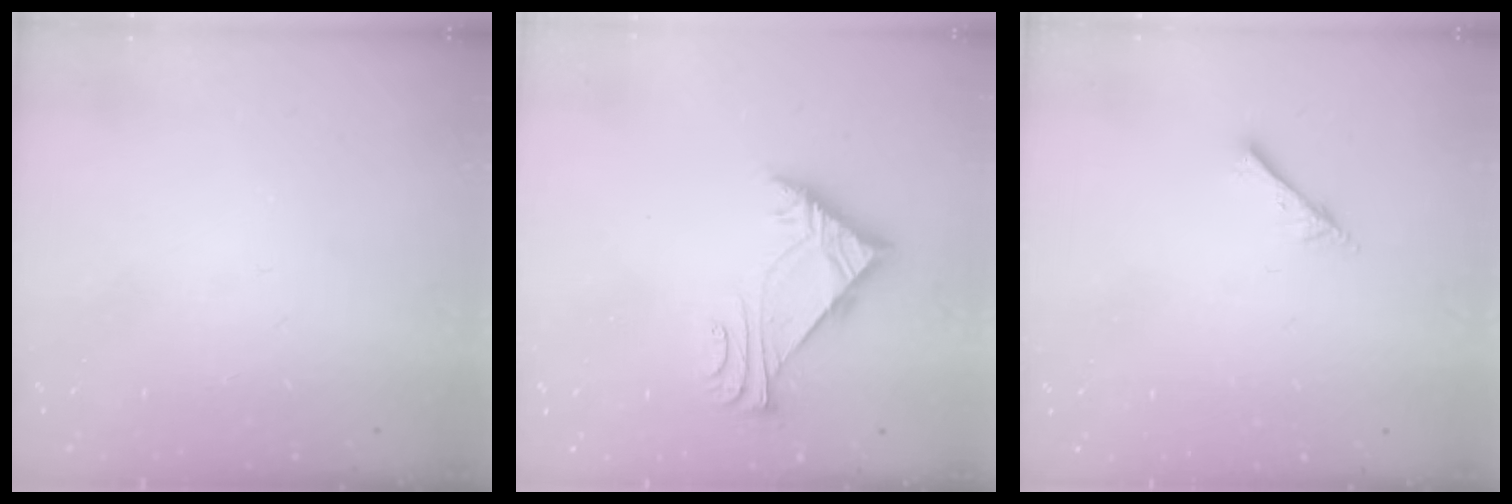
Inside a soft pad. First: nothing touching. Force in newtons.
{"total": 6.5, "press": 6.4, "slide": 1.2}
{"total": 2.5, "press": 2.5, "slide": 0.2}